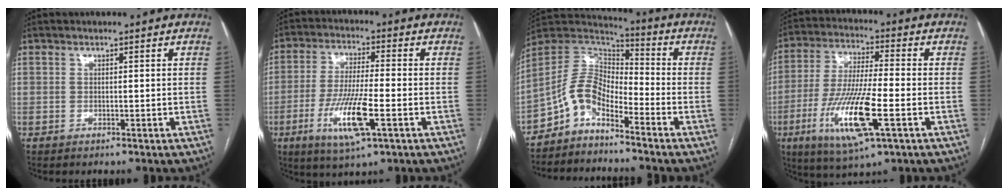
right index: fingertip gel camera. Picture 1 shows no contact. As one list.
[{"total": 10.7, "force": [-3.8, 1.2, 10.0], "torque": [-0.198, -0.018, -0.067]}, {"total": 8.5, "force": [-5.9, 3.4, 5.0], "torque": [-0.105, 0.027, -0.119]}, {"total": 14.7, "force": [-4.9, 1.8, 13.7], "torque": [-0.278, -0.024, -0.086]}]